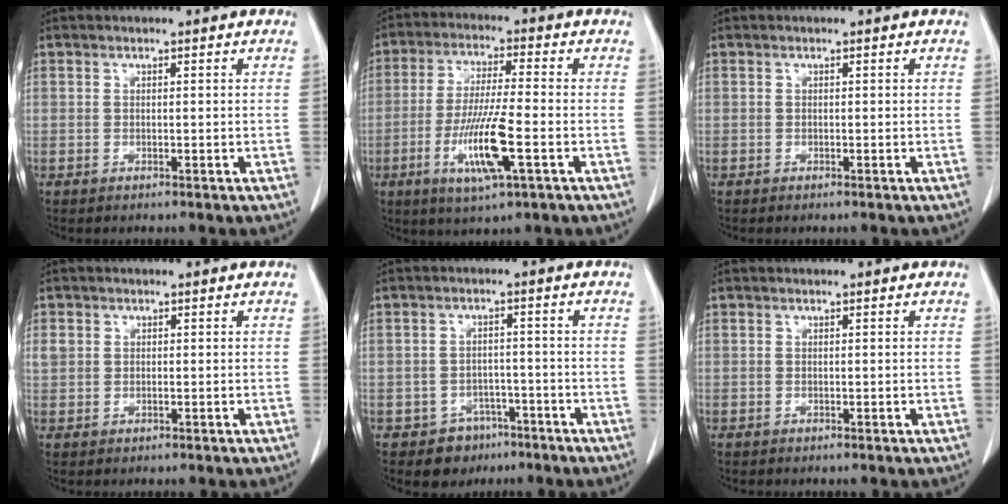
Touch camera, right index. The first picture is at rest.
{"total": 9.2, "force": [-3.2, 0.5, 8.7], "torque": [-0.168, -0.012, -0.058]}
{"total": 0.0}
{"total": 2.0, "force": [0.3, 1.7, 1.1], "torque": [-0.029, 0.011, 0.009]}
{"total": 4.7, "force": [-2.9, 3.6, 0.4], "torque": [0.001, 0.014, -0.033]}
{"total": 0.0}